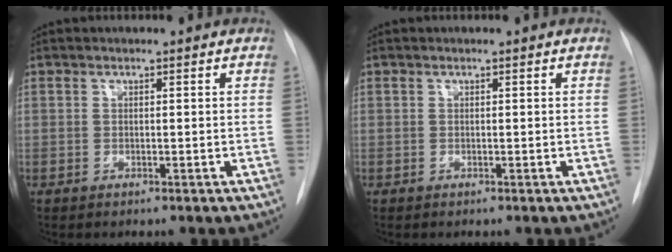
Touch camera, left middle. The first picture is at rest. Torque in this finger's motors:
{"motor_torque": [0.00, 0.00, 0.00, 0.00]}